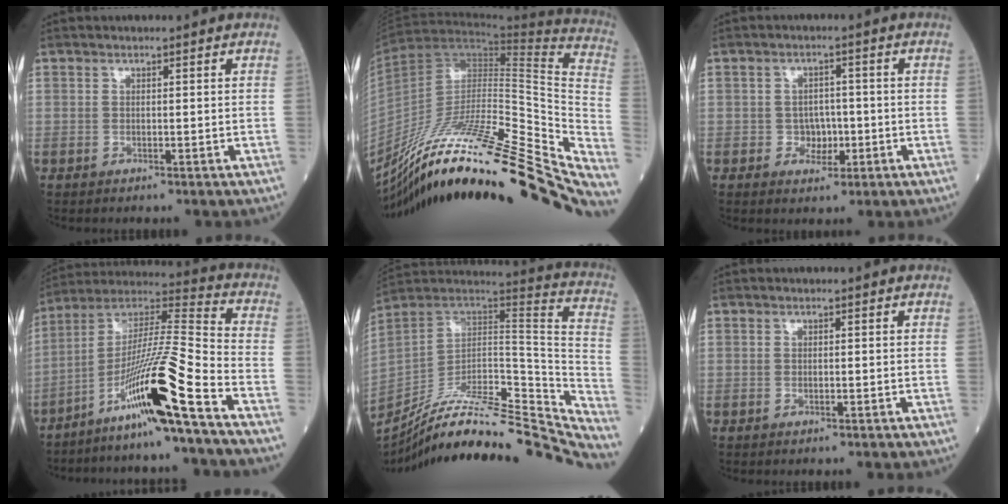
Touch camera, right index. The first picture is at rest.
{"total": 34.2, "force": [-26.2, 2.6, 21.8], "torque": [-0.244, -0.022, -0.410]}
{"total": 3.4, "force": [-0.7, 2.8, 1.8], "torque": [-0.021, 0.008, -0.005]}
{"total": 16.0, "force": [-8.8, -1.7, 13.2], "torque": [-0.257, -0.008, -0.159]}
{"total": 34.2, "force": [-31.1, 3.6, 13.9], "torque": [-0.149, -0.019, -0.442]}
{"total": 0.0}